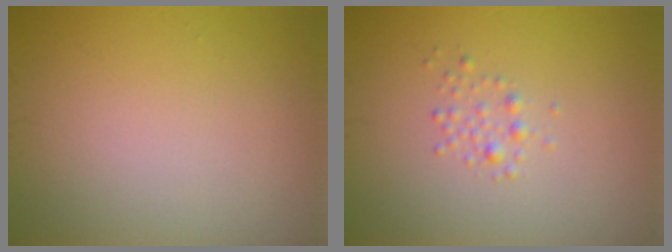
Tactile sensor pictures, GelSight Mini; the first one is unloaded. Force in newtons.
{"total": 1.2, "press": 1.2, "slide": 0.0}